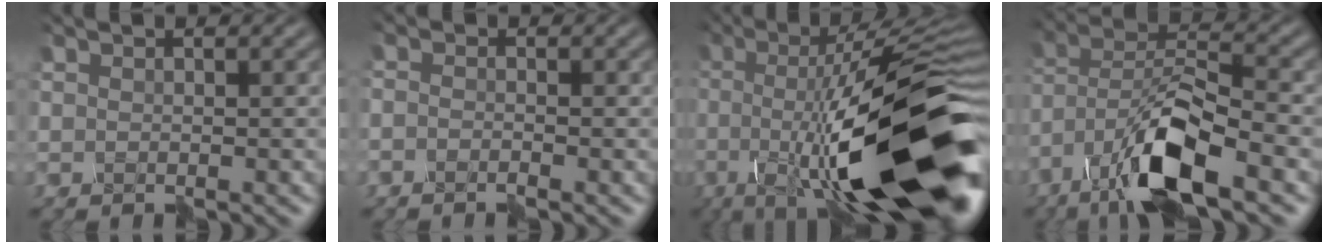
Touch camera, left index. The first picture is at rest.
{"total": 1.9, "force": [-1.7, -0.4, -0.8], "torque": [0.006, -0.001, -0.033]}
{"total": 17.3, "force": [-4.1, 4.0, 16.3], "torque": [-0.229, 0.011, -0.075]}
{"total": 8.7, "force": [-6.3, 1.8, 5.7], "torque": [-0.124, 0.009, -0.120]}